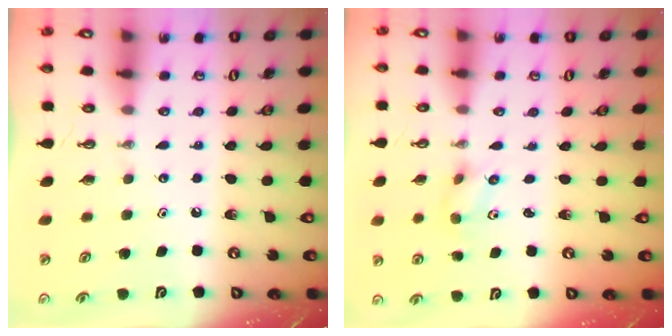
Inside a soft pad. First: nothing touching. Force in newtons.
{"total": 2.5, "press": 2.2, "slide": 1.2}